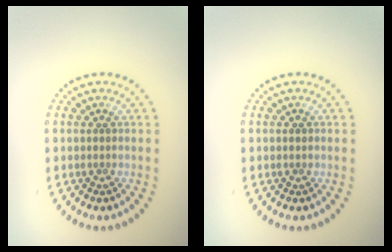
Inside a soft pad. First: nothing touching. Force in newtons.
{"total": 0.8, "press": 0.7, "slide": 0.1}